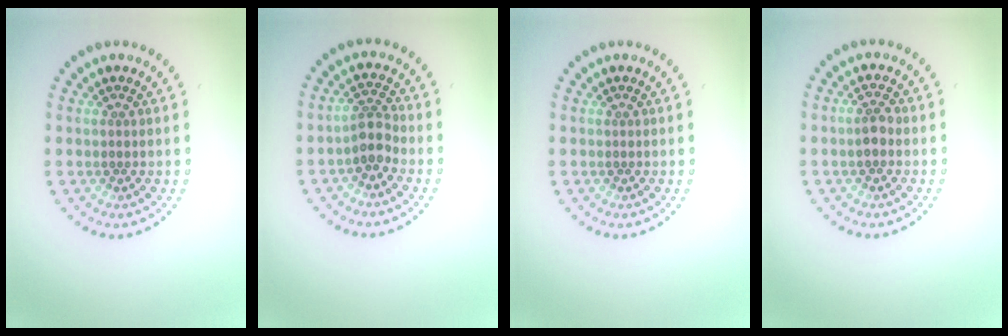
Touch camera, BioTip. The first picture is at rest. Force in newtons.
{"total": 2.3, "press": 1.9, "slide": 1.2}
{"total": 0.0}
{"total": 1.7, "press": 1.6, "slide": 0.3}